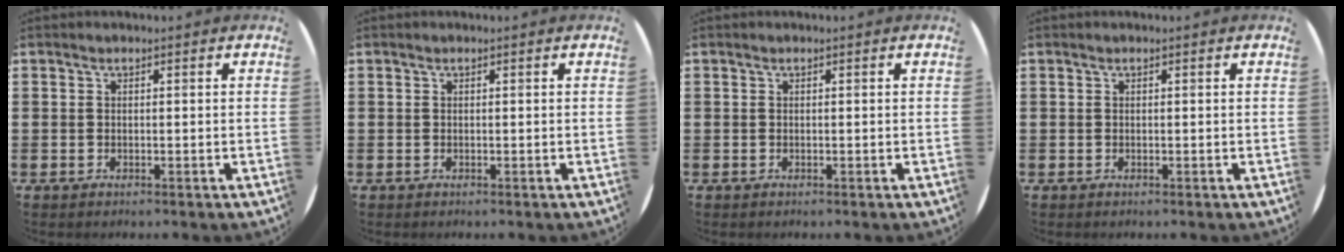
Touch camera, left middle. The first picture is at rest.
{"total": 0.0}
{"total": 0.0}
{"total": 0.0}